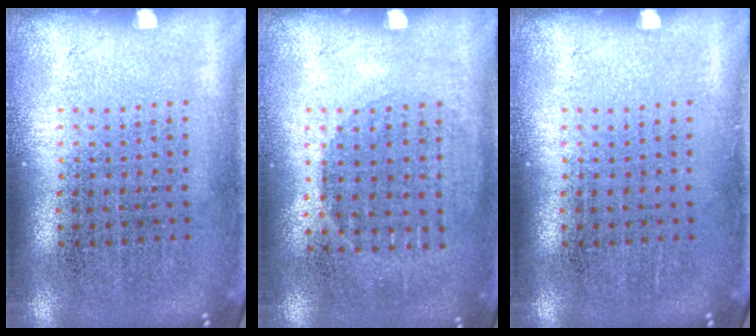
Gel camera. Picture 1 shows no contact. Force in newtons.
{"total": 1.0, "press": 0.9, "slide": 0.5}
{"total": 0.0}